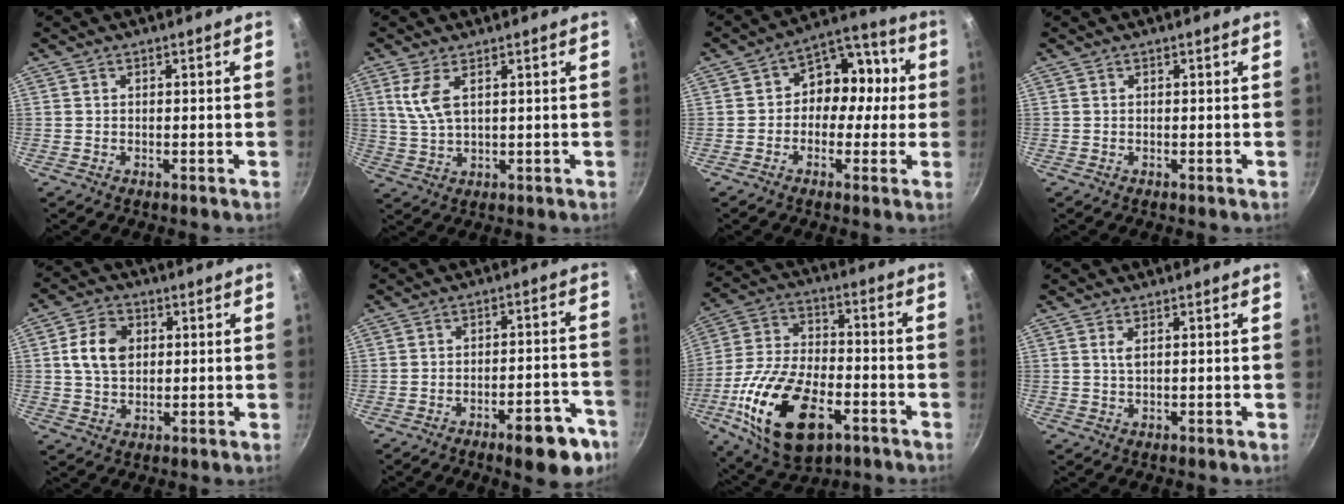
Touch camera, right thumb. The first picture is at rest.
{"total": 5.8, "force": [2.2, 2.5, 4.7], "torque": [-0.098, -0.013, 0.050]}
{"total": 10.9, "force": [-0.1, 8.7, 6.6], "torque": [-0.034, 0.040, -0.023]}
{"total": 0.0}
{"total": 8.4, "force": [1.4, 6.4, 5.3], "torque": [-0.079, 0.009, 0.018]}
{"total": 11.1, "force": [-6.6, 4.1, 7.9], "torque": [-0.067, 0.051, -0.080]}
{"total": 22.3, "force": [-8.6, 11.9, 16.8], "torque": [-0.315, 0.020, -0.153]}
{"total": 1.4, "force": [0.5, 0.5, 1.2], "torque": [-0.025, -0.003, 0.012]}